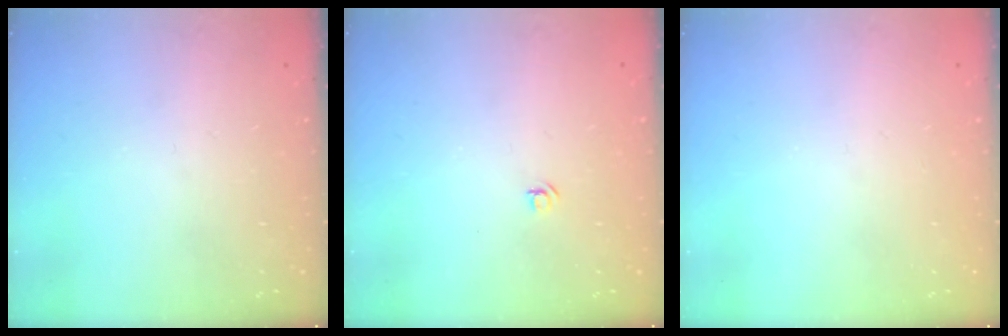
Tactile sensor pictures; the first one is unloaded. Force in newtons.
{"total": 3.2, "press": 3.2, "slide": 0.3}
{"total": 0.0}